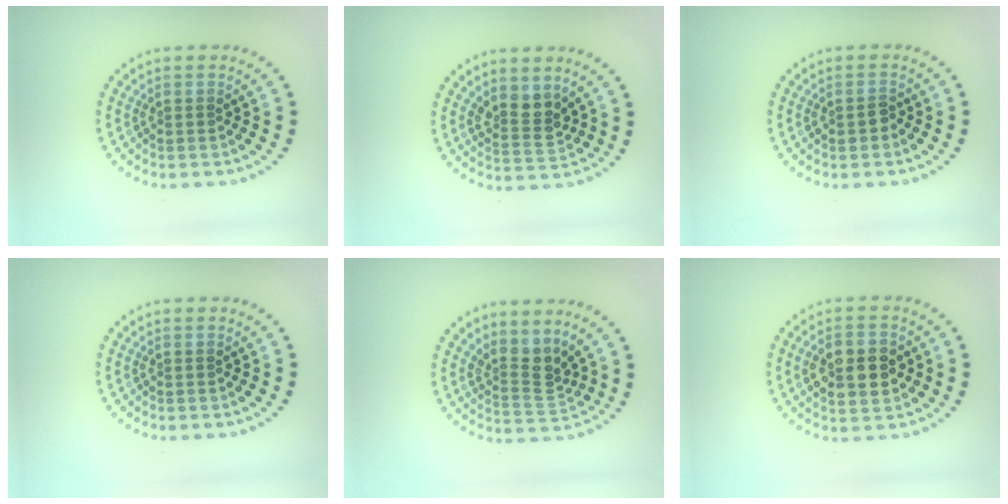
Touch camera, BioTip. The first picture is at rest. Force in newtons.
{"total": 2.7, "press": 2.3, "slide": 1.3}
{"total": 1.1, "press": 1.1, "slide": 0.3}
{"total": 0.0}
{"total": 3.0, "press": 2.1, "slide": 2.1}
{"total": 4.6, "press": 4.6, "slide": 0.1}